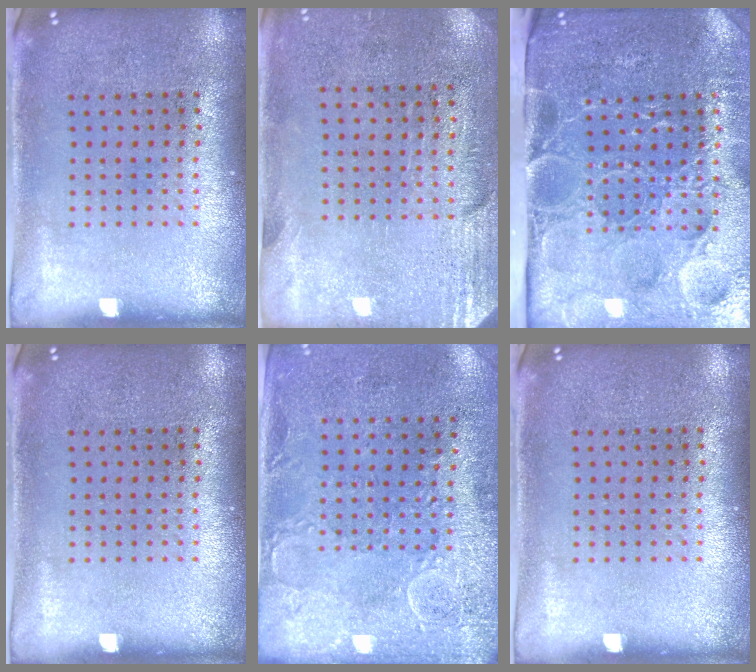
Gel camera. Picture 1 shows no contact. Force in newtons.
{"total": 2.8, "press": 2.4, "slide": 1.5}
{"total": 5.0, "press": 4.1, "slide": 2.8}
{"total": 0.0}
{"total": 2.9, "press": 2.4, "slide": 1.7}
{"total": 0.0}